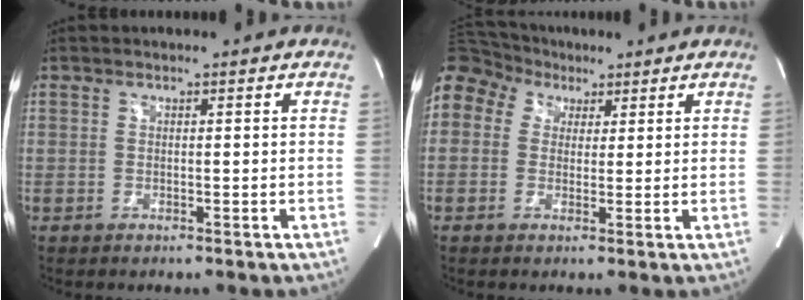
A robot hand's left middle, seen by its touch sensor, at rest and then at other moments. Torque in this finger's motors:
{"motor_torque": [2.14, 0.01, 1.05, 0.21]}